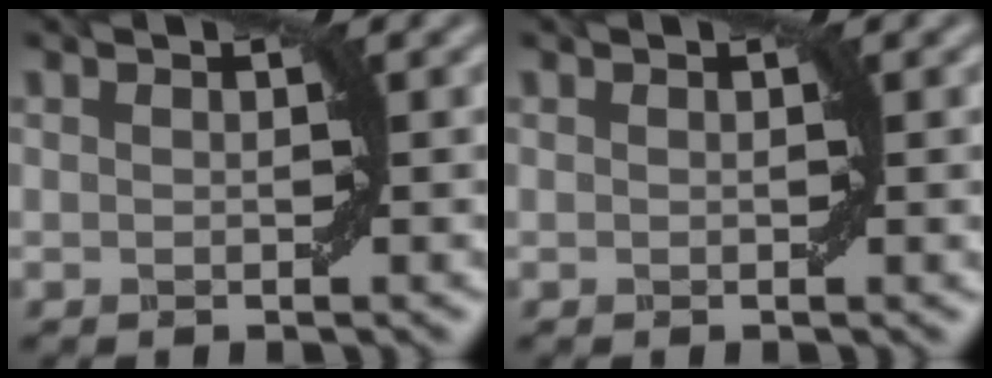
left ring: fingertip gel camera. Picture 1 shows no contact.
{"total": 0.6, "force": [0.1, -0.1, 0.5], "torque": [-0.005, 0.000, 0.002]}